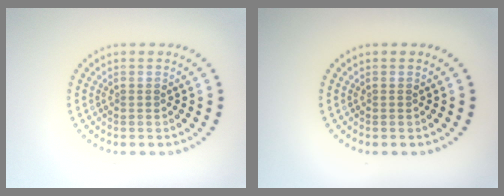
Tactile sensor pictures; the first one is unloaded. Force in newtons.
{"total": 0.0}